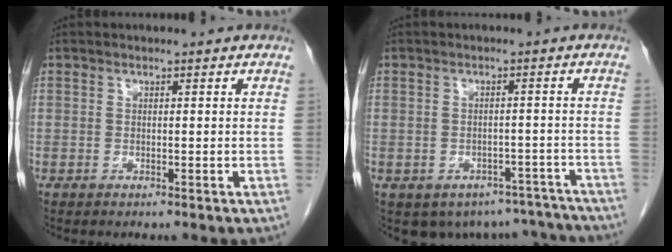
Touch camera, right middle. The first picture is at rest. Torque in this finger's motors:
{"motor_torque": [1.00, -0.98, 0.06, 0.02]}